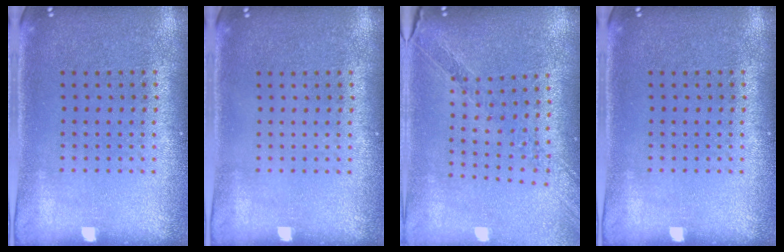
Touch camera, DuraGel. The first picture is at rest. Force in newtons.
{"total": 0.0}
{"total": 1.1, "press": 1.1, "slide": 0.2}
{"total": 0.0}